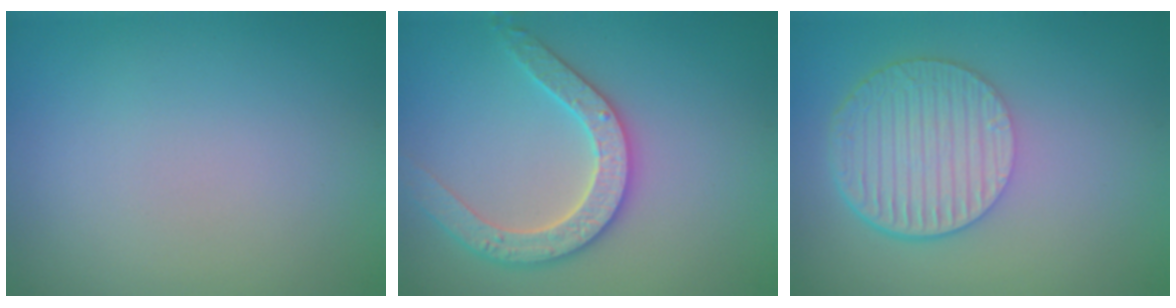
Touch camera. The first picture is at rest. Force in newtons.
{"total": 3.5, "press": 3.4, "slide": 0.5}
{"total": 6.5, "press": 4.5, "slide": 4.7}